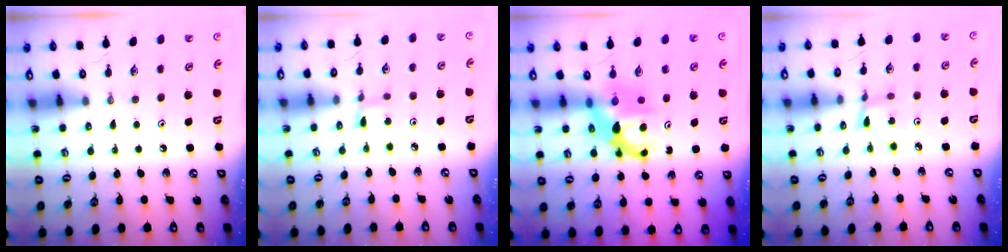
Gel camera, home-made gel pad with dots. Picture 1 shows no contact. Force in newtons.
{"total": 2.8, "press": 2.8, "slide": 0.4}
{"total": 7.1, "press": 7.1, "slide": 0.5}
{"total": 2.0, "press": 2.0, "slide": 0.2}